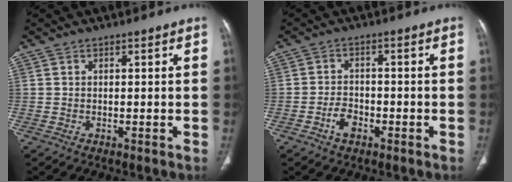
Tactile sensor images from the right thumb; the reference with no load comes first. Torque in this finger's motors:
{"motor_torque": [1.37, 0.53, 0.94, -0.52, 0.01]}